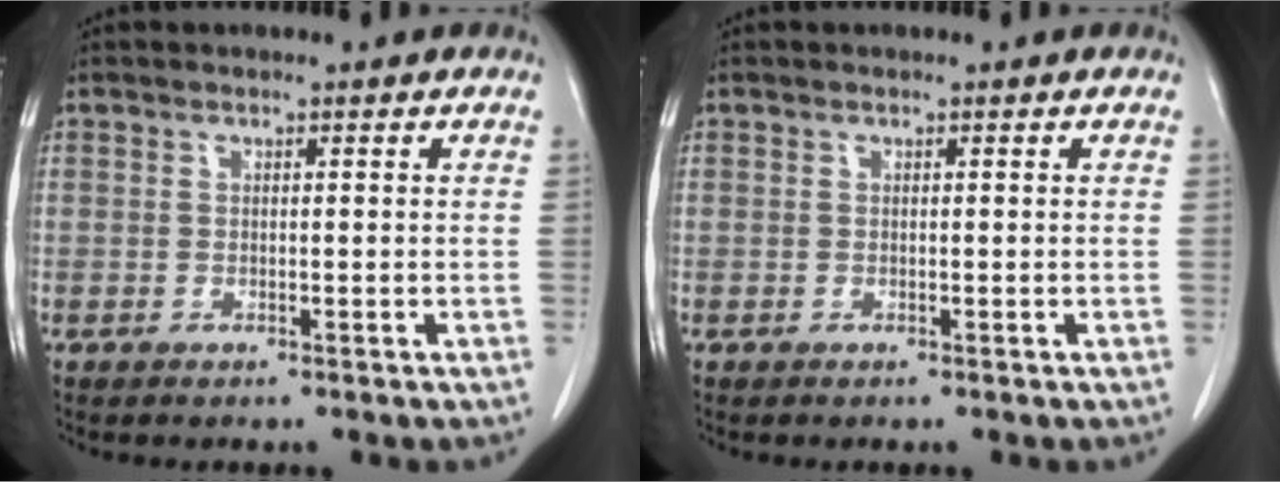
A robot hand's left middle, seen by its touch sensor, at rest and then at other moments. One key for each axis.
{"total": 0.0}